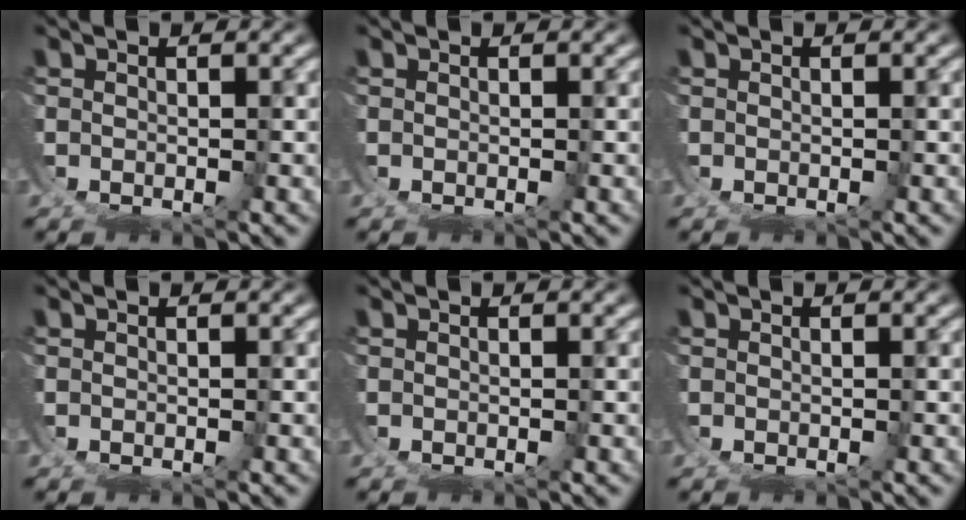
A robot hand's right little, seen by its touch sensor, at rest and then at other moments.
{"total": 0.0}
{"total": 0.0}
{"total": 0.0}
{"total": 0.0}
{"total": 0.0}